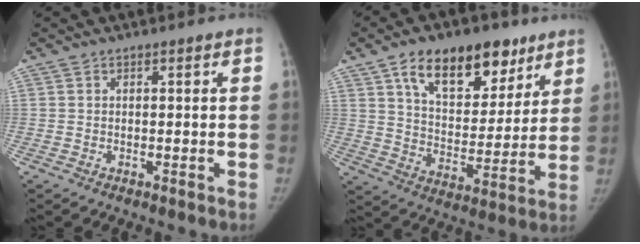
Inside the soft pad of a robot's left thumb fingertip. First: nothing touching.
{"total": 19.0, "force": [11.1, 10.4, 11.4], "torque": [-0.125, -0.041, 0.181]}